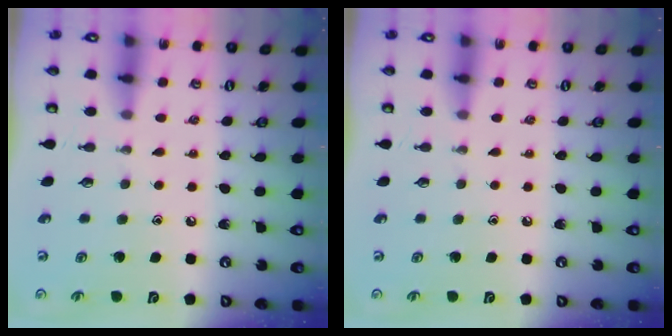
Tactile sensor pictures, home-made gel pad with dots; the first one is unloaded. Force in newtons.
{"total": 0.0}